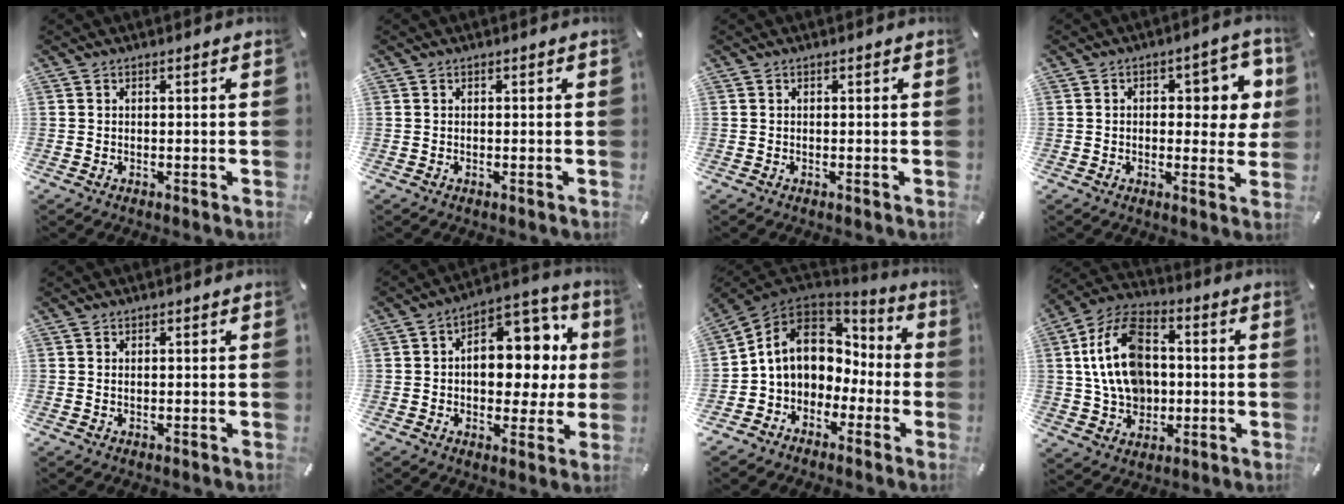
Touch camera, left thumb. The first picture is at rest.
{"total": 0.0}
{"total": 0.0}
{"total": 9.6, "force": [1.6, 5.1, 8.0], "torque": [-0.094, -0.005, 0.019]}
{"total": 0.5, "force": [0.2, 0.1, 0.5], "torque": [-0.010, -0.002, 0.004]}
{"total": 14.5, "force": [2.0, 9.7, 10.6], "torque": [-0.128, -0.014, 0.037]}
{"total": 10.6, "force": [0.5, 9.5, 4.7], "torque": [-0.102, 0.009, 0.017]}
{"total": 15.6, "force": [0.8, 11.7, 10.4], "torque": [-0.232, 0.019, 0.017]}